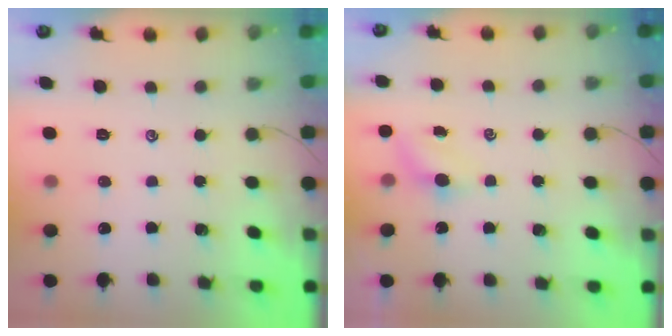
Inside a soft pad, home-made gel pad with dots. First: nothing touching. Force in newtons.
{"total": 3.5, "press": 3.3, "slide": 1.0}